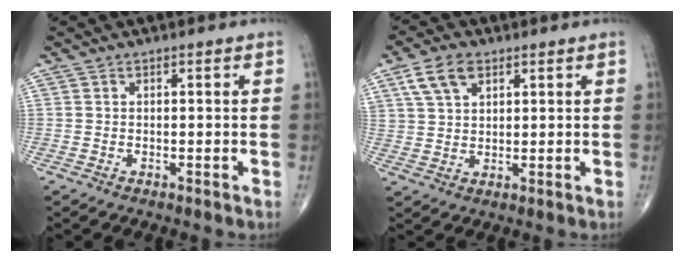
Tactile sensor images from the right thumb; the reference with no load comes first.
{"total": 7.0, "force": [3.5, 4.2, 4.3], "torque": [-0.072, -0.004, 0.071]}